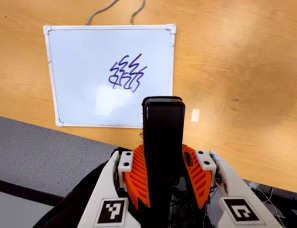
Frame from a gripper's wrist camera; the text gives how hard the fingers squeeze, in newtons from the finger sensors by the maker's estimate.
{"total": 5.3, "left": 3.4, "right": 7.1}